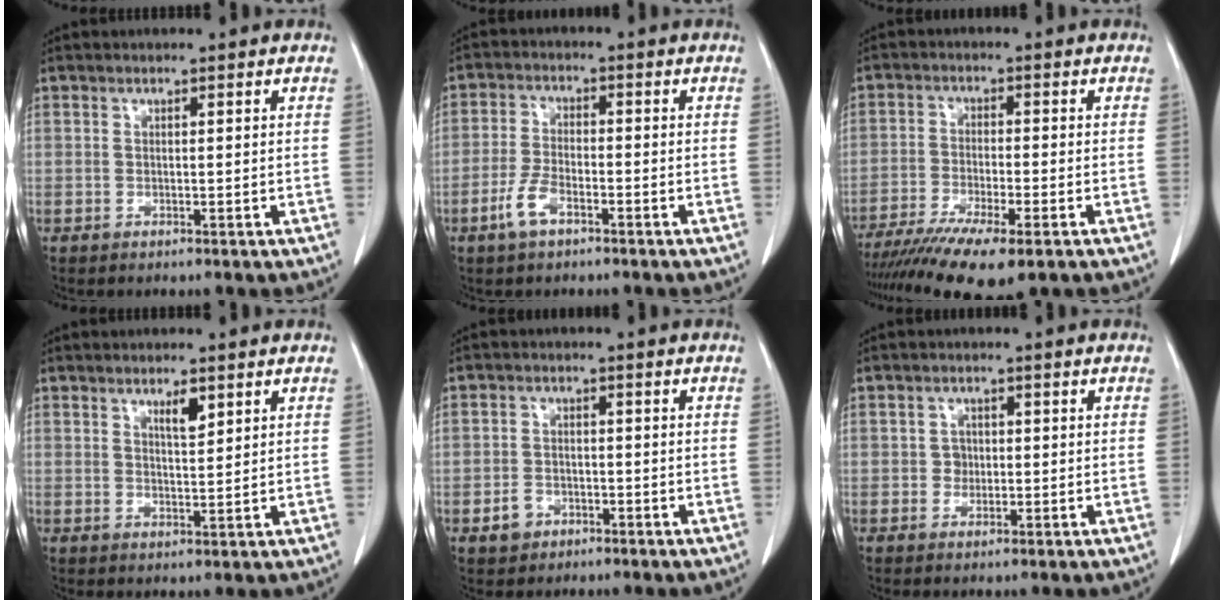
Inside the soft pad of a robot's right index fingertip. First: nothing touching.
{"total": 4.7, "force": [-2.7, 1.8, 3.4], "torque": [-0.079, -0.001, -0.052]}
{"total": 12.5, "force": [-9.0, 1.7, 8.5], "torque": [-0.146, -0.027, -0.147]}
{"total": 2.7, "force": [1.6, 0.6, 2.1], "torque": [-0.037, -0.003, 0.028]}
{"total": 3.2, "force": [-1.6, 2.6, 1.0], "torque": [-0.014, 0.008, -0.021]}
{"total": 2.0, "force": [-0.2, 1.8, 0.9], "torque": [-0.010, 0.005, -0.002]}